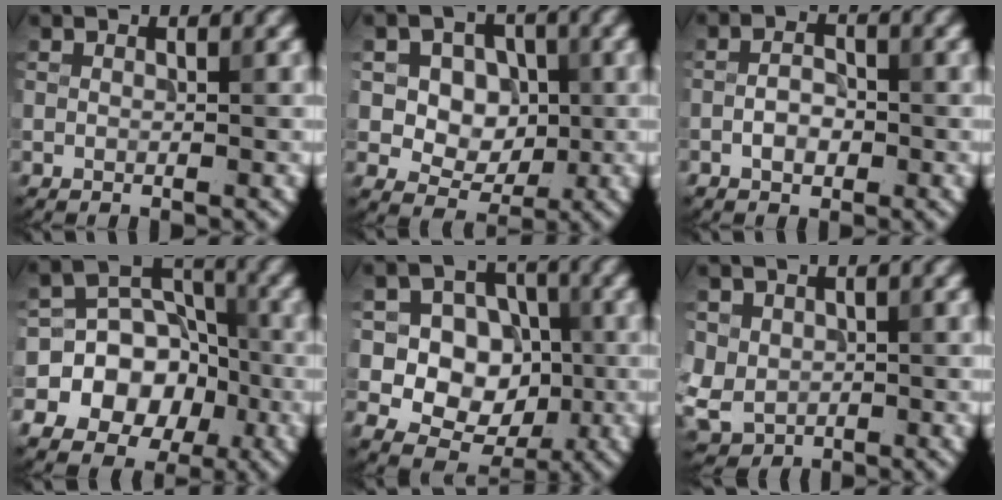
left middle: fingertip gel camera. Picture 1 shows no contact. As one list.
[{"total": 6.8, "force": [1.5, 5.7, 3.5], "torque": [-0.056, 0.010, 0.021]}, {"total": 2.1, "force": [-0.8, 1.3, 1.4], "torque": [-0.025, 0.004, -0.017]}, {"total": 12.3, "force": [-4.6, 10.9, 3.6], "torque": [-0.080, -0.005, -0.090]}, {"total": 9.7, "force": [-0.1, 8.7, 4.4], "torque": [-0.082, 0.035, -0.023]}, {"total": 3.5, "force": [0.3, 3.2, 1.4], "torque": [-0.026, -0.002, 0.011]}]